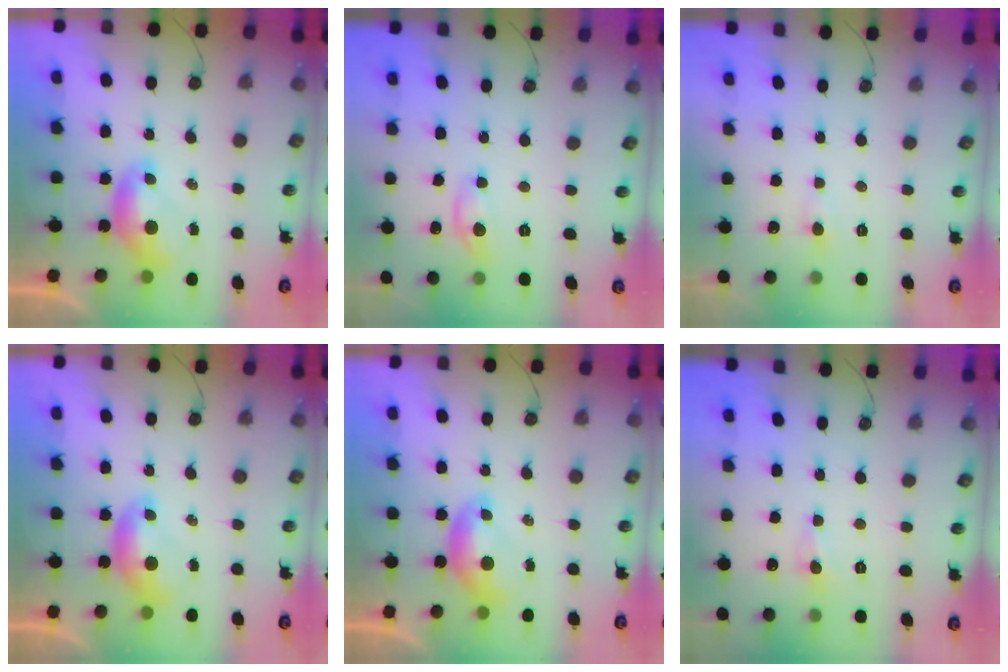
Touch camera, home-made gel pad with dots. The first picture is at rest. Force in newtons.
{"total": 2.6, "press": 2.6, "slide": 0.2}
{"total": 0.8, "press": 0.6, "slide": 0.5}
{"total": 0.0}
{"total": 0.0}
{"total": 0.7, "press": 0.7, "slide": 0.3}